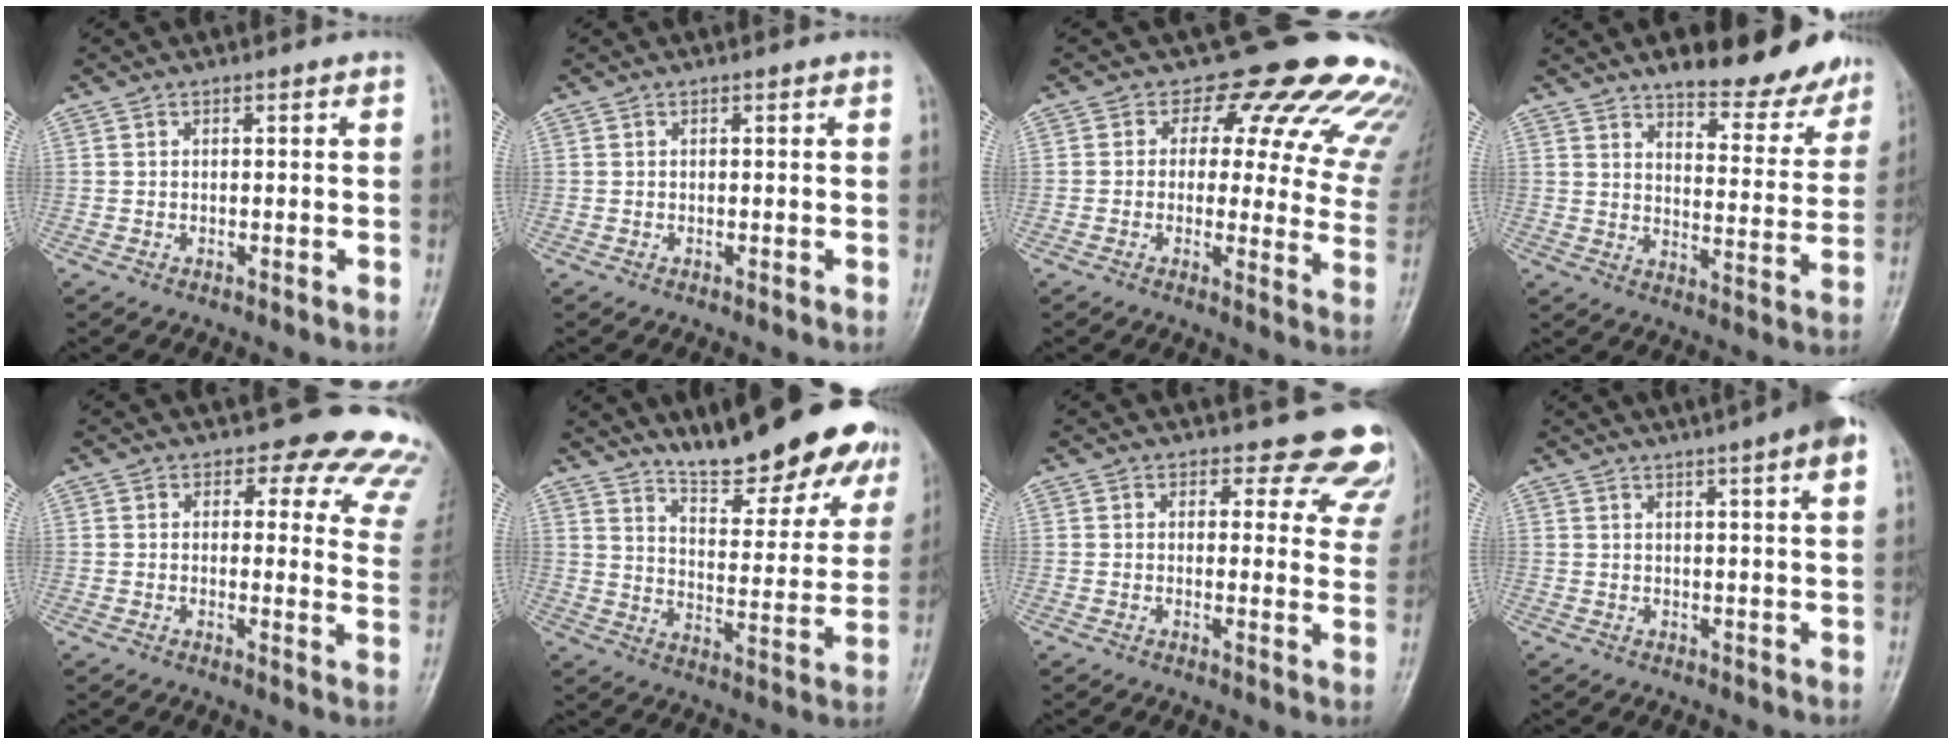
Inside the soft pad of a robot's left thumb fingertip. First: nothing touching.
{"total": 0.0}
{"total": 20.2, "force": [15.2, 9.3, 9.5], "torque": [-0.059, -0.079, 0.150]}
{"total": 18.6, "force": [15.3, 6.2, 8.5], "torque": [-0.058, -0.092, 0.193]}
{"total": 15.8, "force": [14.3, 6.0, 3.0], "torque": [0.036, -0.113, 0.119]}
{"total": 20.5, "force": [16.4, 5.0, 11.2], "torque": [-0.121, -0.092, 0.235]}
{"total": 12.3, "force": [11.2, 4.6, 1.8], "torque": [0.040, -0.081, 0.098]}
{"total": 9.3, "force": [5.8, 0.8, 7.2], "torque": [-0.096, 0.009, 0.068]}